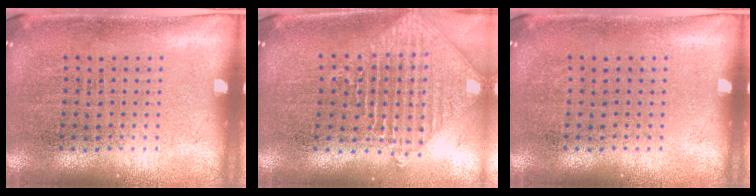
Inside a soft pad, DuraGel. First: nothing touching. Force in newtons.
{"total": 1.6, "press": 1.4, "slide": 0.8}
{"total": 0.0}